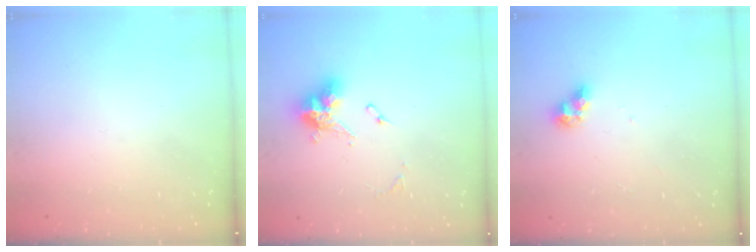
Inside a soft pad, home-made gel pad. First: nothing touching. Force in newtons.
{"total": 11.4, "press": 11.4, "slide": 0.9}
{"total": 8.1, "press": 8.1, "slide": 1.0}